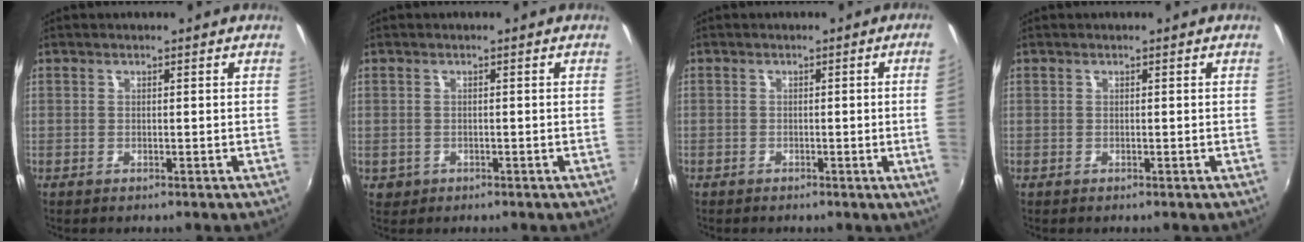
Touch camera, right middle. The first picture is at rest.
{"total": 2.0, "force": [-0.6, 1.8, 0.6], "torque": [-0.015, -0.004, -0.006]}
{"total": 3.8, "force": [-0.2, -1.8, 3.4], "torque": [-0.056, -0.012, 0.002]}
{"total": 0.0}